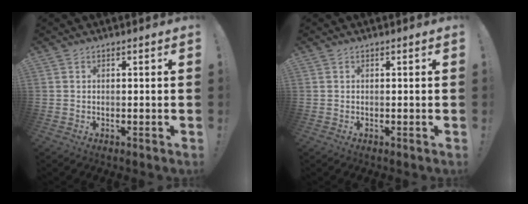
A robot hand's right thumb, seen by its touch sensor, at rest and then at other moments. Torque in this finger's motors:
{"motor_torque": [-0.07, -0.02, 0.06, -0.03, 0.03]}